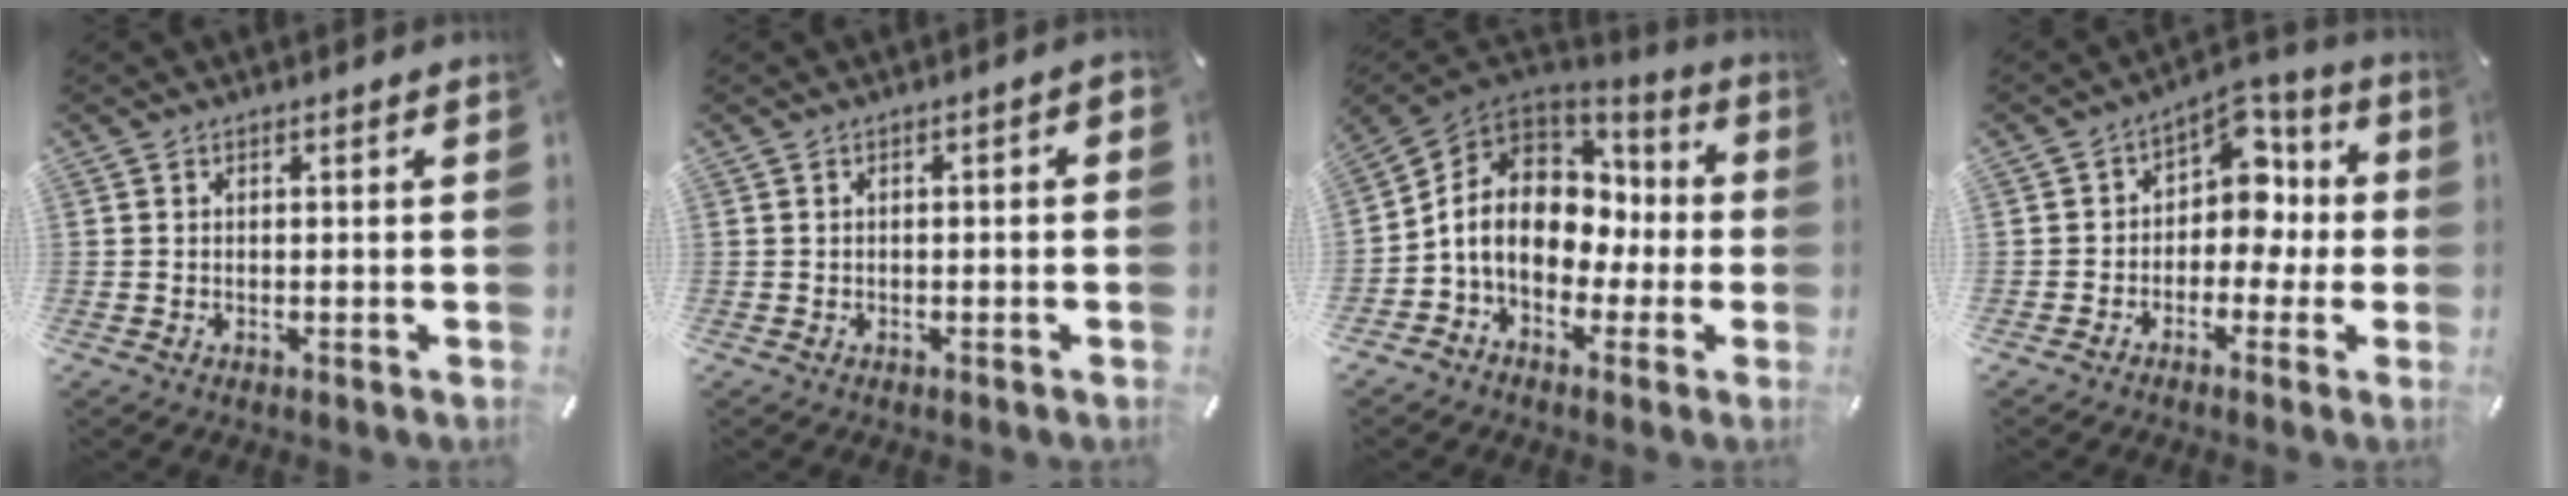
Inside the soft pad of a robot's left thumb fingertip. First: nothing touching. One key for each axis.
{"total": 1.5, "fx": -0.5, "fy": 0.6, "fz": 1.3, "tx": -0.021, "ty": 0.002, "tz": -0.010}
{"total": 12.6, "fx": -1.2, "fy": 10.5, "fz": 6.8, "tx": -0.146, "ty": 0.005, "tz": -0.019}
{"total": 9.5, "fx": 1.5, "fy": 7.5, "fz": 5.6, "tx": -0.075, "ty": -0.011, "tz": 0.026}